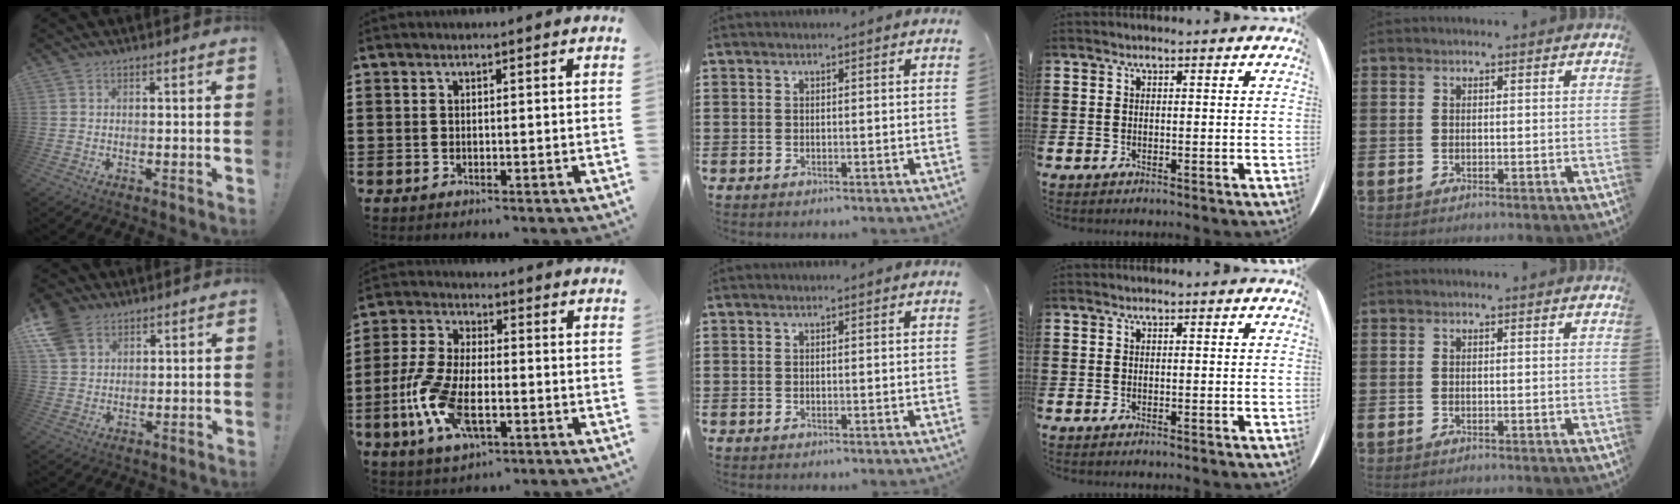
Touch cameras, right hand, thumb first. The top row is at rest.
{"thumb": {"total": 8.9, "force": [5.5, 6.2, 3.4], "torque": [-0.079, -0.020, 0.112]}, "index": {"total": 10.0, "force": [-3.4, 4.5, 8.3], "torque": [-0.208, -0.011, -0.069]}}